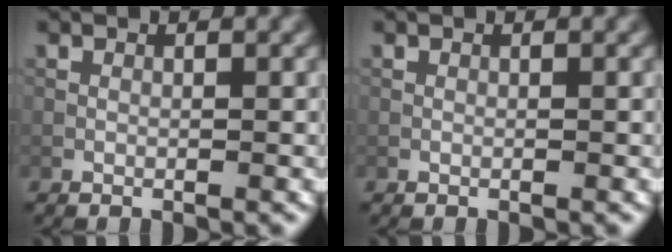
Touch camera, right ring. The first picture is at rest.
{"total": 0.0}